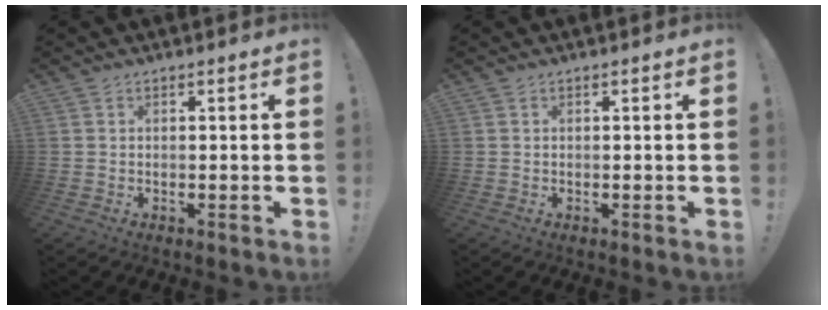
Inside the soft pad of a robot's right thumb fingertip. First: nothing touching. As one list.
[{"total": 0.0}]